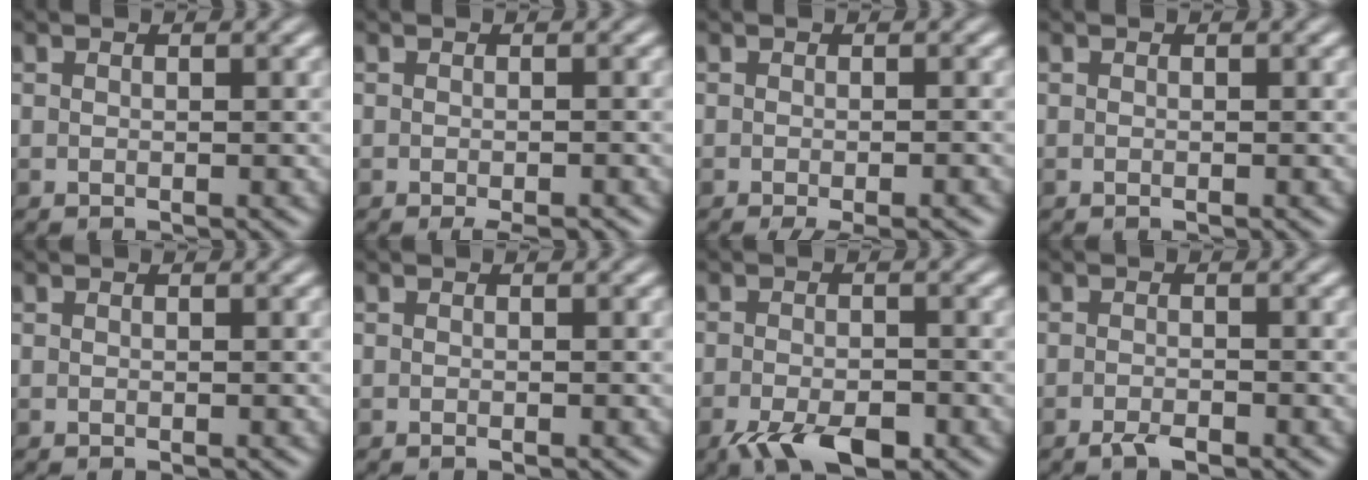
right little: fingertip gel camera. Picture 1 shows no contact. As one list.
[{"total": 2.0, "force": [-1.3, 0.5, 1.4], "torque": [-0.017, -0.003, -0.017]}, {"total": 4.0, "force": [-2.4, 0.9, 3.0], "torque": [-0.031, -0.005, -0.029]}, {"total": 0.0}, {"total": 0.0}, {"total": 0.0}, {"total": 4.8, "force": [-2.7, 1.9, 3.4], "torque": [-0.061, -0.007, -0.046]}, {"total": 1.4, "force": [-1.0, 0.4, 0.9], "torque": [-0.020, -0.002, -0.019]}]